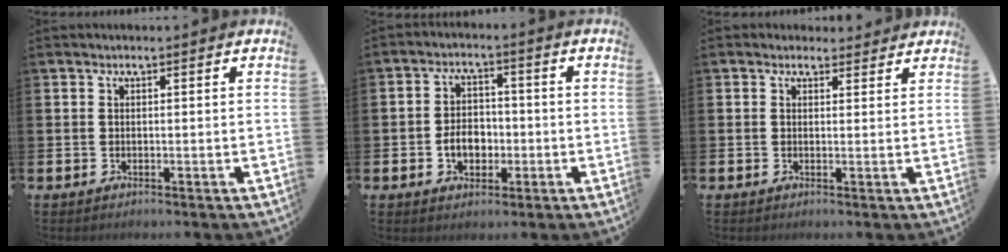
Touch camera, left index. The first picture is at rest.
{"total": 4.5, "force": [-1.2, 3.3, 2.8], "torque": [-0.040, 0.000, -0.028]}
{"total": 1.7, "force": [1.5, 0.8, 0.0], "torque": [0.008, 0.000, 0.024]}